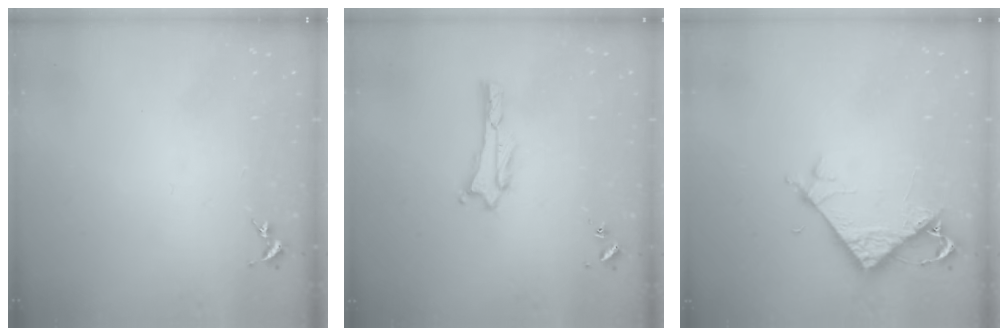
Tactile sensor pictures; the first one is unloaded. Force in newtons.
{"total": 1.6, "press": 1.6, "slide": 0.2}
{"total": 5.1, "press": 5.0, "slide": 0.4}